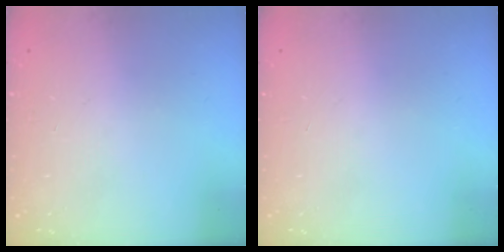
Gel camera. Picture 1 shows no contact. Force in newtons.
{"total": 0.0}